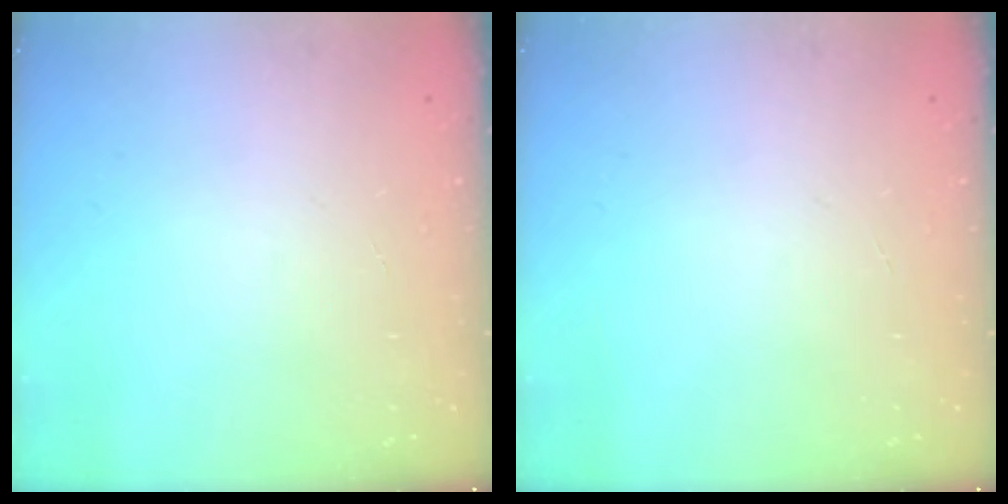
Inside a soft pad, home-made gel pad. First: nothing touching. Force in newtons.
{"total": 0.0}